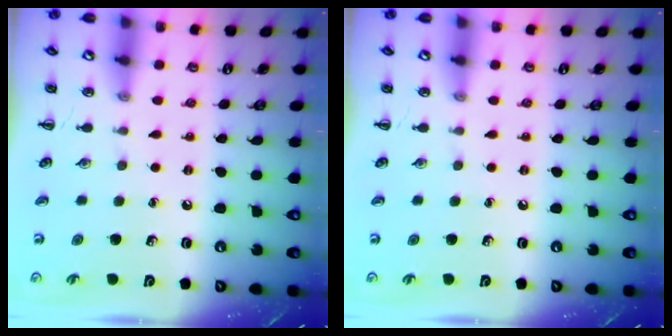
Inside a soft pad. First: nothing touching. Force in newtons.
{"total": 0.0}